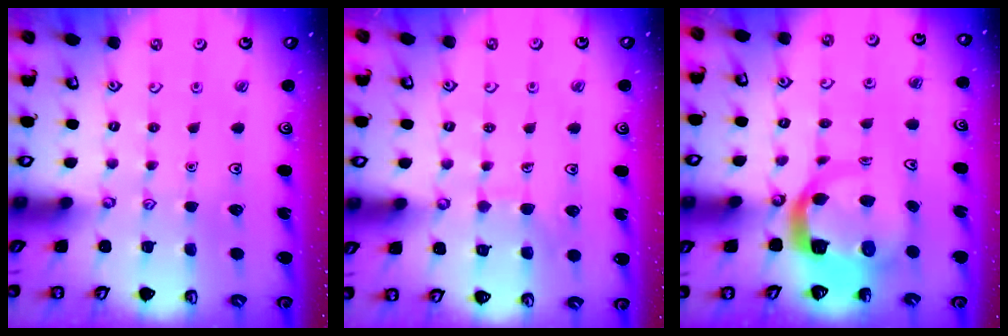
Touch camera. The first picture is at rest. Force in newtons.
{"total": 5.9, "press": 5.9, "slide": 0.4}
{"total": 9.0, "press": 8.9, "slide": 1.1}